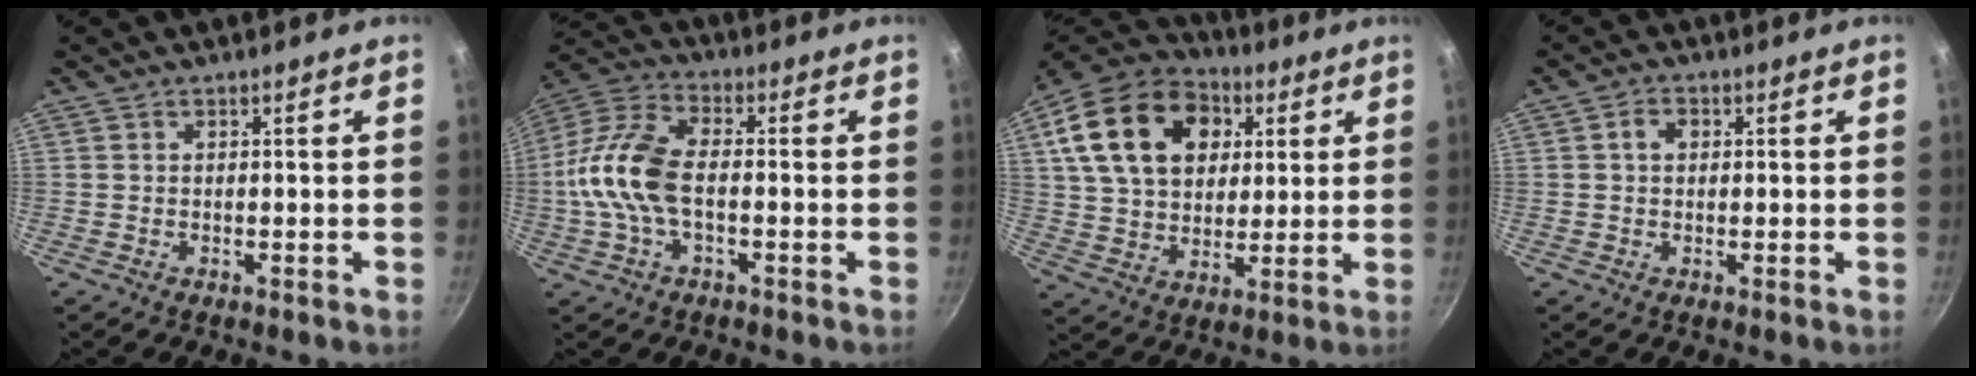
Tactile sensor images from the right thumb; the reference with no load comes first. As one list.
[{"total": 13.3, "force": [-1.5, 7.1, 11.1], "torque": [-0.220, 0.034, -0.048]}, {"total": 23.1, "force": [7.0, 16.4, 14.6], "torque": [-0.239, 0.007, 0.118]}, {"total": 2.5, "force": [0.5, 1.9, 1.5], "torque": [-0.016, 0.005, 0.006]}]